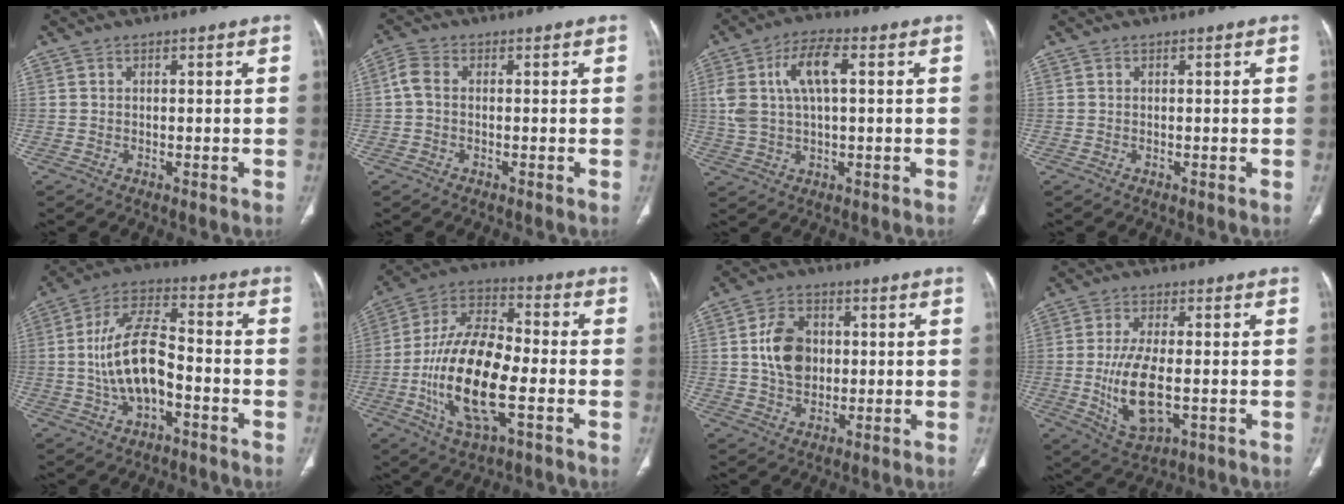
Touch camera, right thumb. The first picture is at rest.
{"total": 3.1, "force": [0.0, 2.1, 2.3], "torque": [-0.047, 0.008, -0.008]}
{"total": 10.0, "force": [2.4, 4.3, 8.7], "torque": [-0.180, 0.018, 0.045]}
{"total": 0.0}
{"total": 13.6, "force": [-2.6, 6.8, 11.5], "torque": [-0.214, 0.038, -0.051]}
{"total": 19.8, "force": [-4.8, 8.6, 17.2], "torque": [-0.326, 0.026, -0.088]}
{"total": 9.6, "force": [0.9, 7.1, 6.4], "torque": [-0.092, 0.002, 0.017]}
{"total": 11.1, "force": [-1.9, 5.0, 9.7], "torque": [-0.188, -0.010, -0.024]}